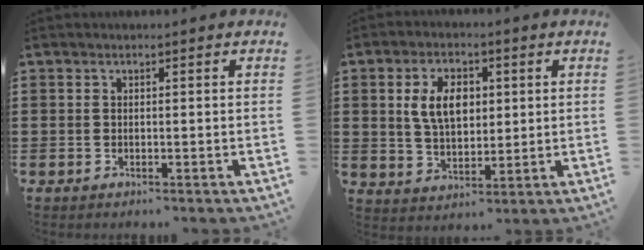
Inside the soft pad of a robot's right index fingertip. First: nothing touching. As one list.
[{"total": 7.5, "force": [1.6, 4.0, 6.1], "torque": [-0.128, 0.009, 0.022]}]